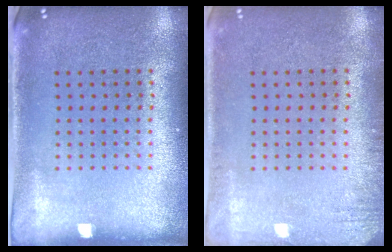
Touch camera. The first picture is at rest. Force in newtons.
{"total": 1.5, "press": 1.5, "slide": 0.2}